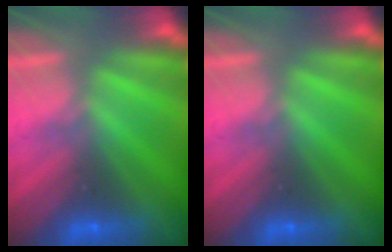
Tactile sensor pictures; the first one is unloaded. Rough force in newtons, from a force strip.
{"total": 0.0}